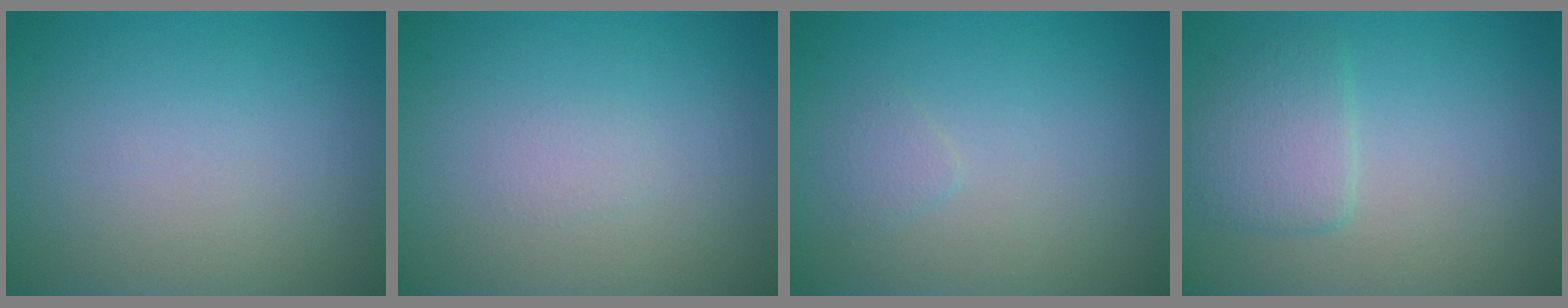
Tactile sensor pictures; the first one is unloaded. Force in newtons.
{"total": 0.6, "press": 0.6, "slide": 0.1}
{"total": 0.8, "press": 0.8, "slide": 0.0}
{"total": 2.8, "press": 2.8, "slide": 0.3}